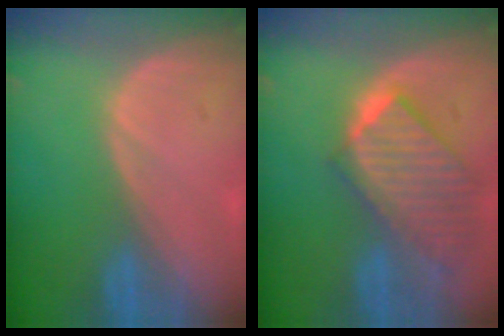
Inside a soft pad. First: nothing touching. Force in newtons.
{"total": 9.8, "press": 8.6, "slide": 4.6}